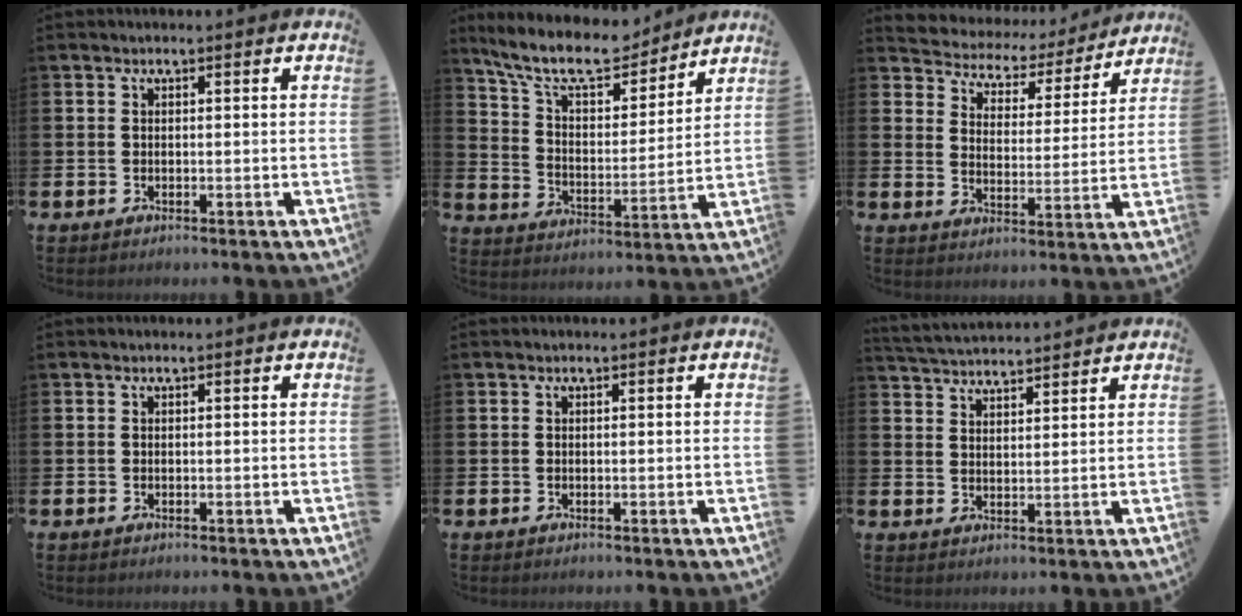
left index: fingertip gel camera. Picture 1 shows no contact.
{"total": 10.8, "force": [9.6, 3.0, 3.9], "torque": [-0.100, -0.062, 0.168]}
{"total": 4.8, "force": [4.3, 2.1, -0.1], "torque": [-0.019, -0.044, 0.068]}
{"total": 0.0}
{"total": 0.0}
{"total": 4.0, "force": [4.0, 0.3, 0.0], "torque": [-0.019, -0.021, 0.073]}